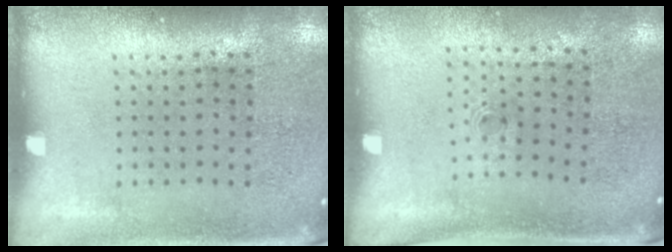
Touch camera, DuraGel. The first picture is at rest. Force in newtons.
{"total": 0.5, "press": 0.3, "slide": 0.4}